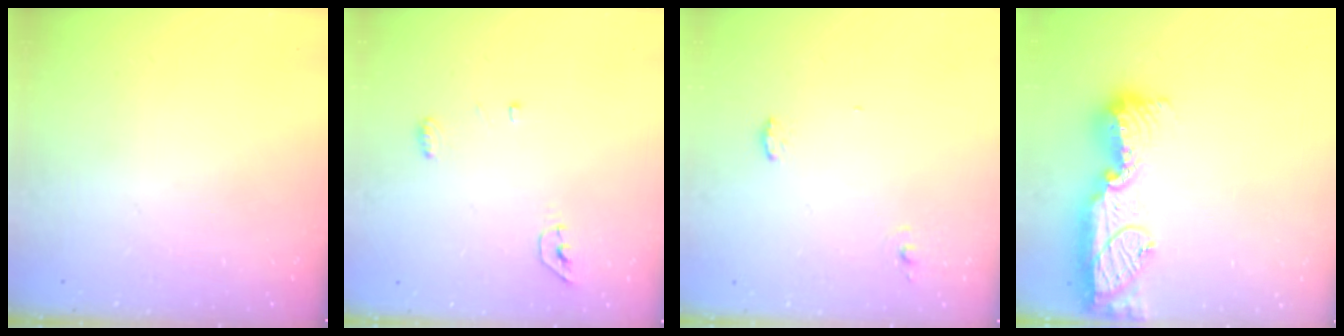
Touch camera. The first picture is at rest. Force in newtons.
{"total": 4.4, "press": 4.3, "slide": 0.8}
{"total": 5.1, "press": 4.5, "slide": 2.4}
{"total": 17.2, "press": 16.2, "slide": 5.8}